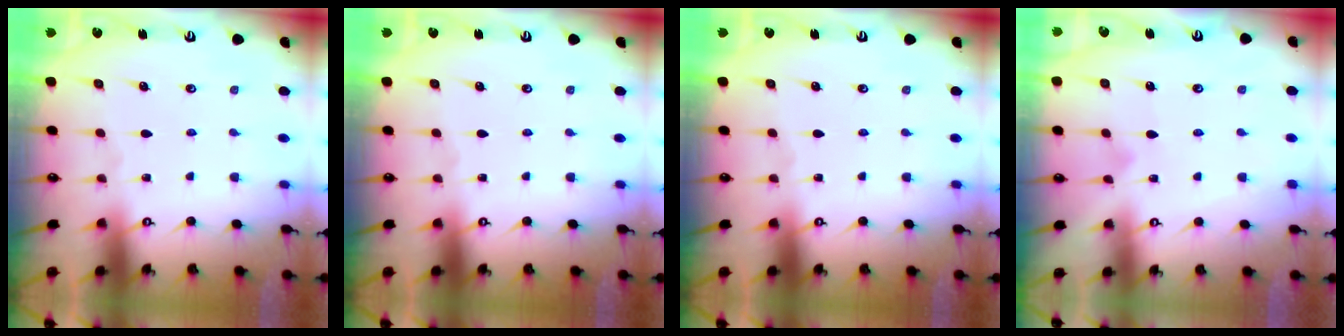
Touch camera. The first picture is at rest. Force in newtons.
{"total": 0.0}
{"total": 0.0}
{"total": 3.8, "press": 3.8, "slide": 0.2}